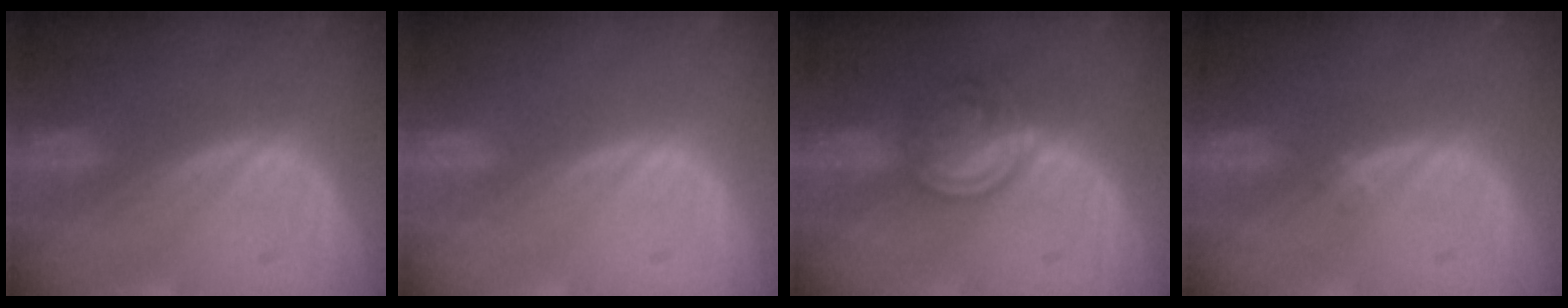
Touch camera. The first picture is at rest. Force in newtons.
{"total": 0.0}
{"total": 6.0, "press": 5.4, "slide": 2.6}
{"total": 0.8, "press": 0.7, "slide": 0.4}